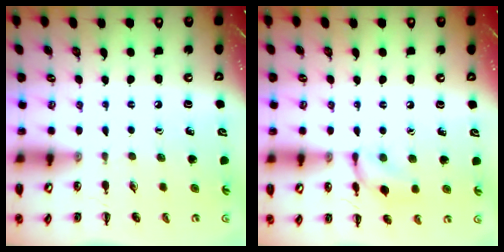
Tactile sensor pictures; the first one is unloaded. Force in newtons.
{"total": 8.4, "press": 8.3, "slide": 0.5}